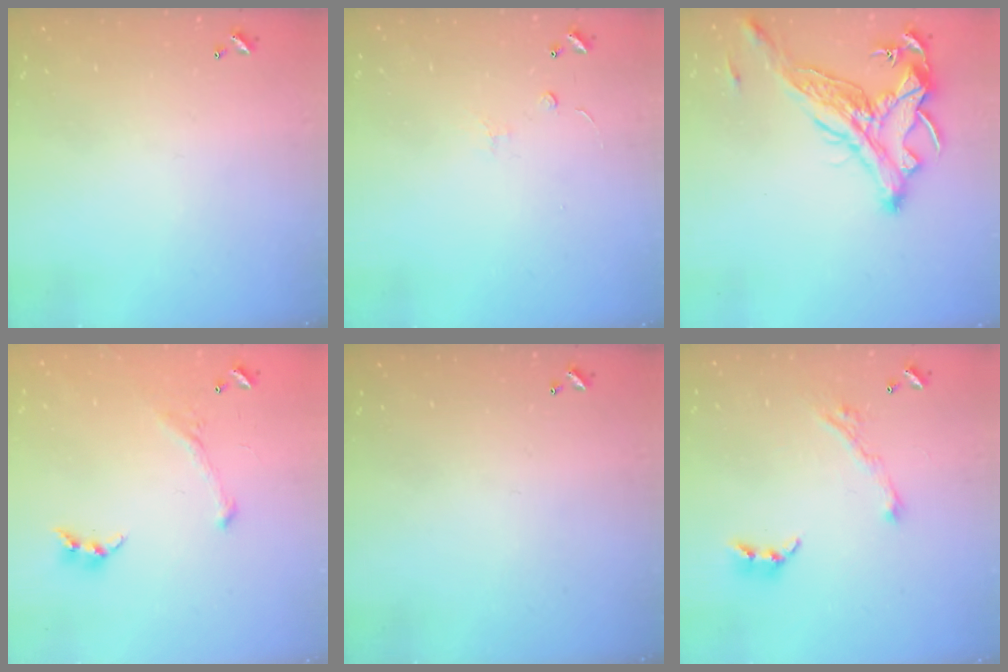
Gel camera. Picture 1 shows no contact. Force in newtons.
{"total": 1.6, "press": 1.5, "slide": 0.4}
{"total": 5.4, "press": 5.1, "slide": 1.8}
{"total": 2.8, "press": 2.6, "slide": 1.0}
{"total": 0.0}
{"total": 6.8, "press": 6.7, "slide": 1.1}